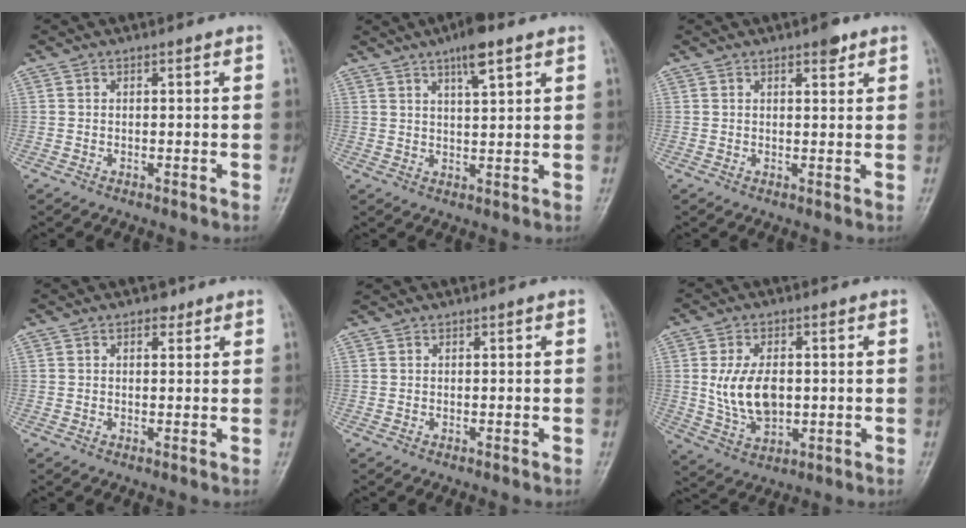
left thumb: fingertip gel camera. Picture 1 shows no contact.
{"total": 6.5, "force": [4.0, 1.4, 4.9], "torque": [-0.077, -0.015, 0.066]}
{"total": 2.7, "force": [1.9, 1.0, 1.7], "torque": [-0.015, -0.009, 0.025]}
{"total": 2.0, "force": [1.4, 1.2, 0.8], "torque": [0.000, -0.006, 0.015]}
{"total": 1.4, "force": [1.3, 0.2, 0.3], "torque": [-0.007, 0.014, 0.029]}
{"total": 9.4, "force": [0.7, 5.8, 7.4], "torque": [-0.127, -0.010, 0.023]}